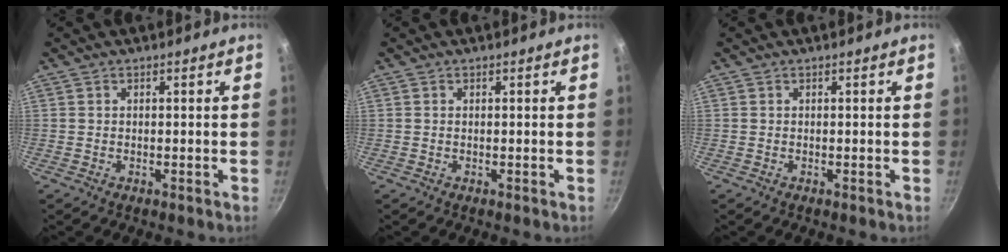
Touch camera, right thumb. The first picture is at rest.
{"total": 0.0}
{"total": 0.0}